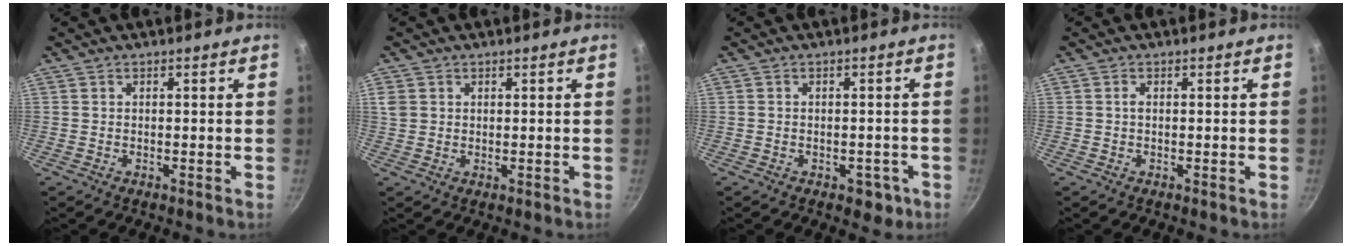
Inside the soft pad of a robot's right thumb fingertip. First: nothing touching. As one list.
[{"total": 2.6, "force": [0.9, 2.1, 1.2], "torque": [-0.019, 0.000, 0.020]}, {"total": 4.1, "force": [-1.7, 2.8, 2.4], "torque": [-0.008, 0.016, -0.009]}, {"total": 0.7, "force": [0.0, 0.4, 0.6], "torque": [-0.011, 0.002, -0.002]}]